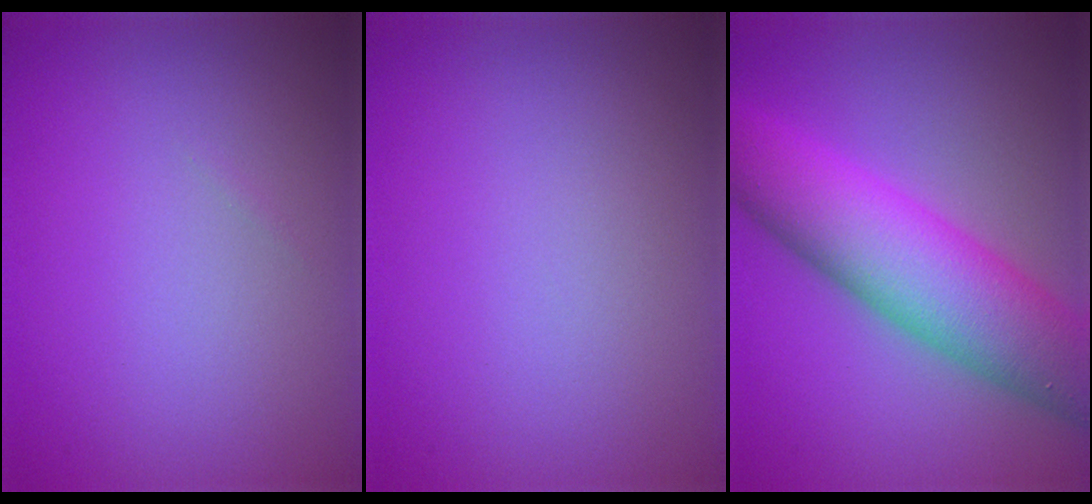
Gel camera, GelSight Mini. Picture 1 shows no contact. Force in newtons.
{"total": 0.0}
{"total": 10.7, "press": 10.7, "slide": 0.2}